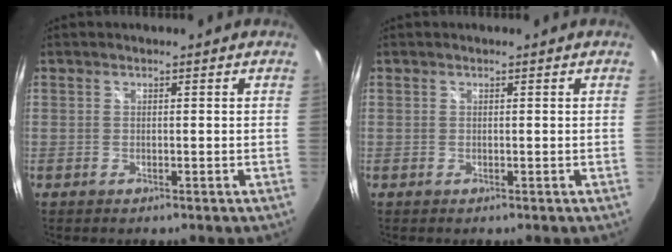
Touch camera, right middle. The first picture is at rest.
{"total": 0.0}